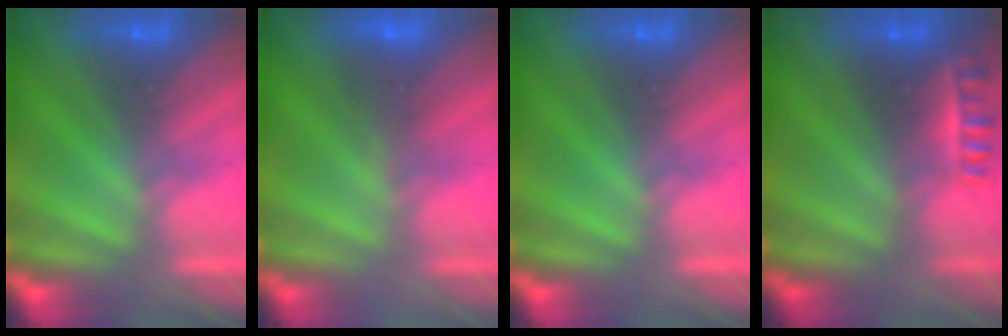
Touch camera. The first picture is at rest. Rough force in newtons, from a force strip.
{"total": 3.1}
{"total": 0.0}
{"total": 2.3}